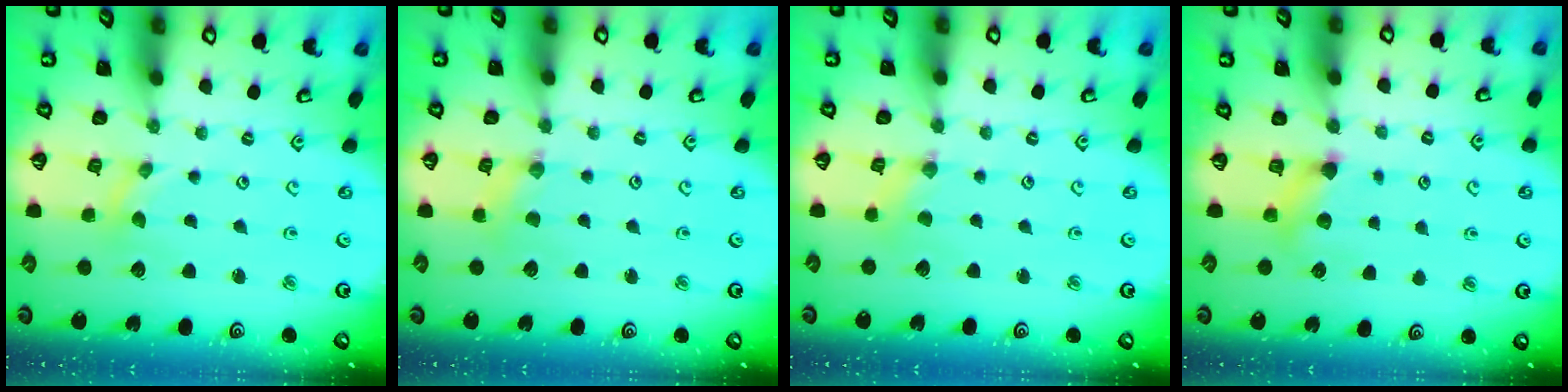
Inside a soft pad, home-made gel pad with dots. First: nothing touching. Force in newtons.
{"total": 2.1, "press": 2.1, "slide": 0.4}
{"total": 1.8, "press": 1.8, "slide": 0.4}
{"total": 5.6, "press": 5.6, "slide": 0.4}